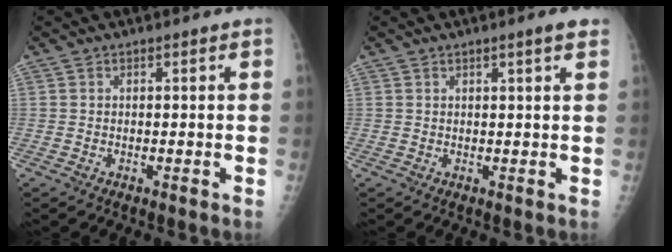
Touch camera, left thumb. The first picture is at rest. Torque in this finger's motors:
{"motor_torque": [-0.13, 0.22, 0.19, 0.13, -0.09]}